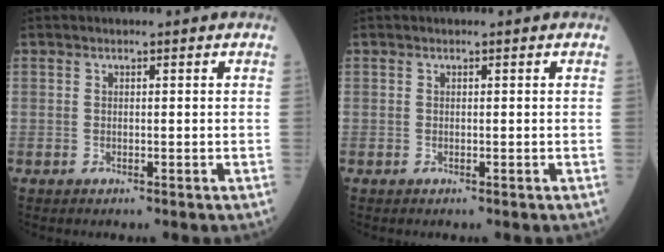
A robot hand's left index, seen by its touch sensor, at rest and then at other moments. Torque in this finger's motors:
{"motor_torque": [0.03, 0.04, 0.00, 0.00]}